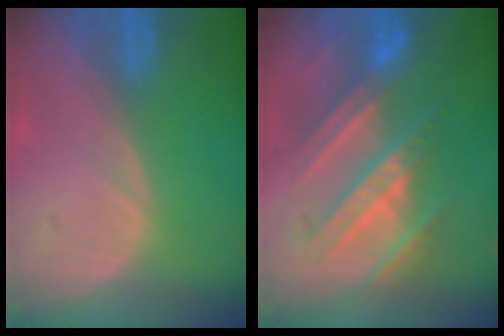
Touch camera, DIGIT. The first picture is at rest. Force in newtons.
{"total": 9.3, "press": 9.2, "slide": 1.5}